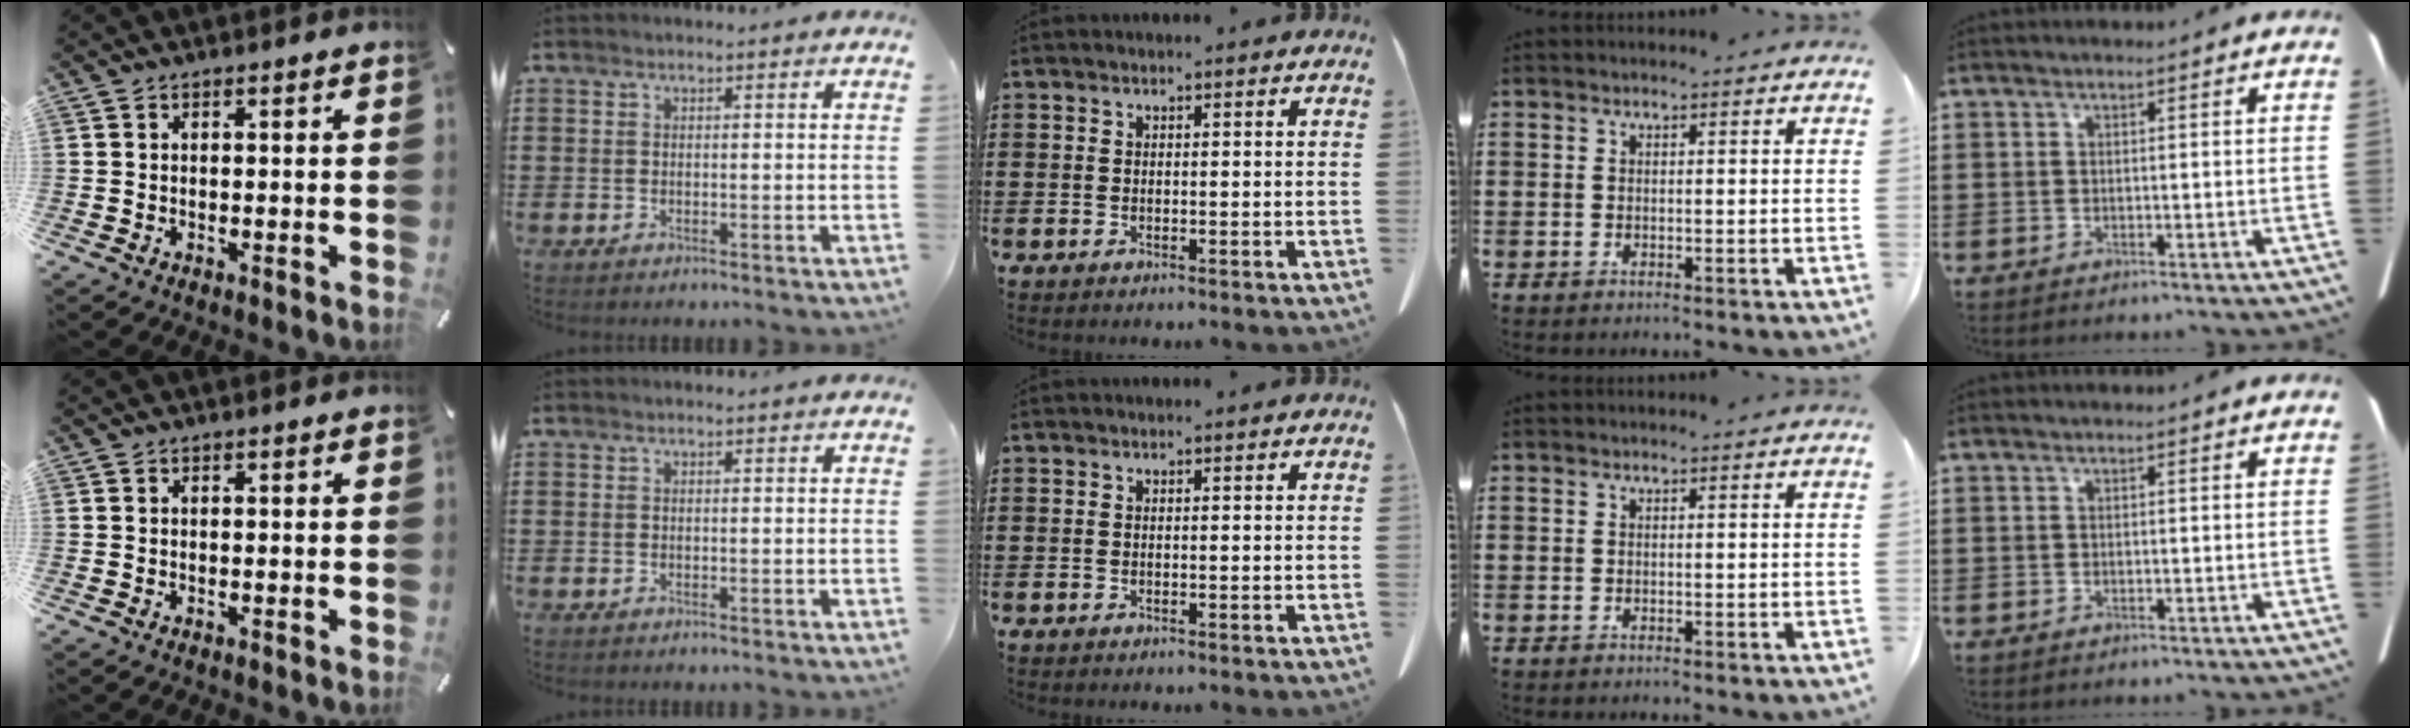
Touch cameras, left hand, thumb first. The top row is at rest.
{}